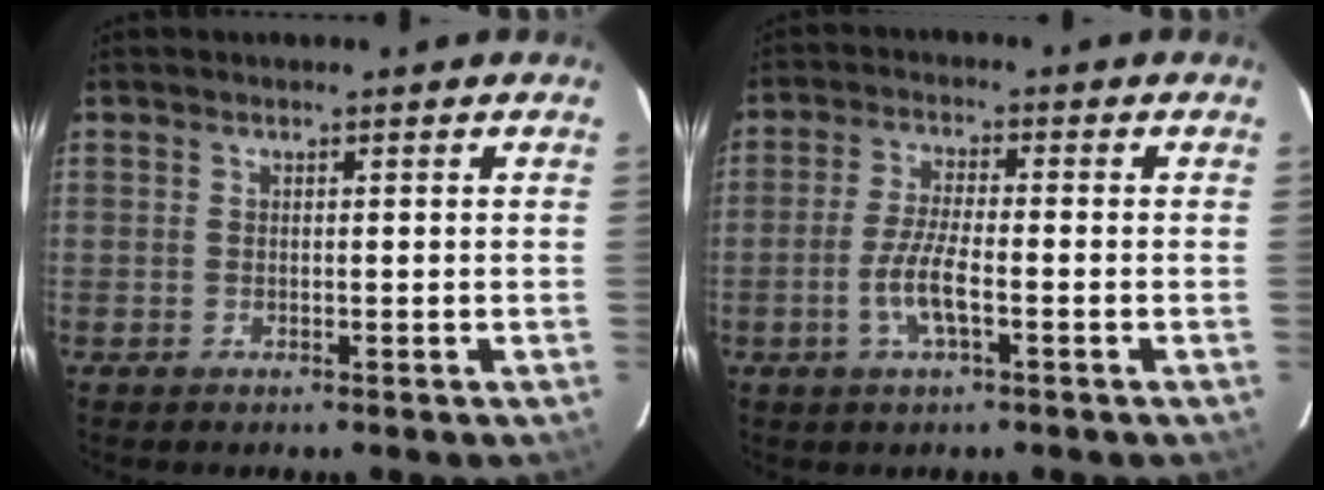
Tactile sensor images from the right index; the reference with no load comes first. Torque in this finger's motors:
{"motor_torque": [0.91, -0.27, 0.44, 0.13]}